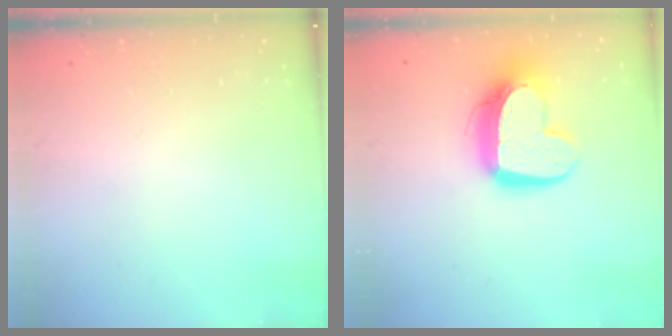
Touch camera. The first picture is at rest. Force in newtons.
{"total": 14.9, "press": 14.9, "slide": 1.1}